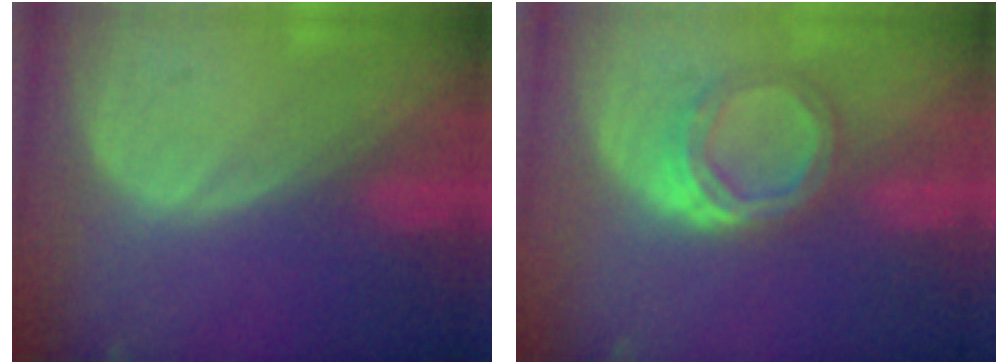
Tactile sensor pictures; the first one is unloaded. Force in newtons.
{"total": 5.6, "press": 5.0, "slide": 2.5}